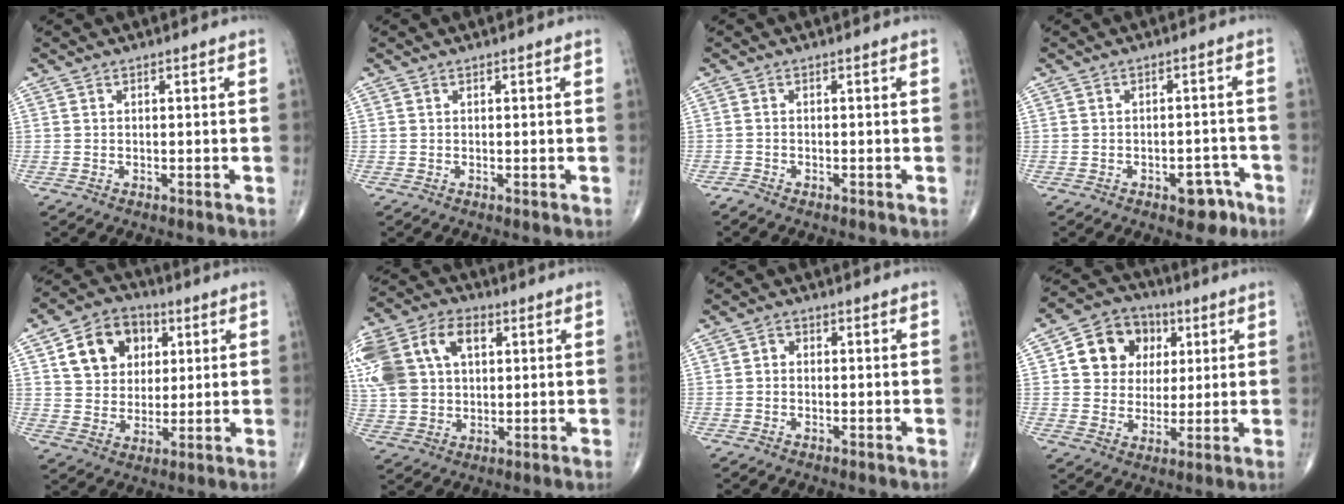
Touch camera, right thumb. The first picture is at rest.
{"total": 0.0}
{"total": 0.9, "force": [-0.8, 0.2, 0.2], "torque": [-0.009, 0.001, -0.019]}
{"total": 5.0, "force": [-2.9, 2.8, 2.9], "torque": [-0.014, 0.026, -0.032]}
{"total": 13.0, "force": [4.4, 10.2, 6.8], "torque": [-0.081, -0.003, 0.074]}
{"total": 22.9, "force": [6.4, 16.0, 15.0], "torque": [-0.352, 0.050, 0.124]}
{"total": 1.4, "force": [-0.2, 1.2, 0.7], "torque": [-0.003, 0.006, -0.009]}
{"total": 12.6, "force": [3.6, 10.7, 5.6], "torque": [-0.055, 0.000, 0.058]}